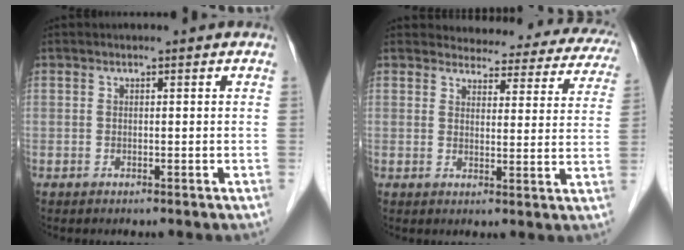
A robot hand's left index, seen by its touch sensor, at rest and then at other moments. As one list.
[{"total": 17.1, "force": [15.8, 5.4, 3.7], "torque": [-0.014, -0.028, 0.155]}]